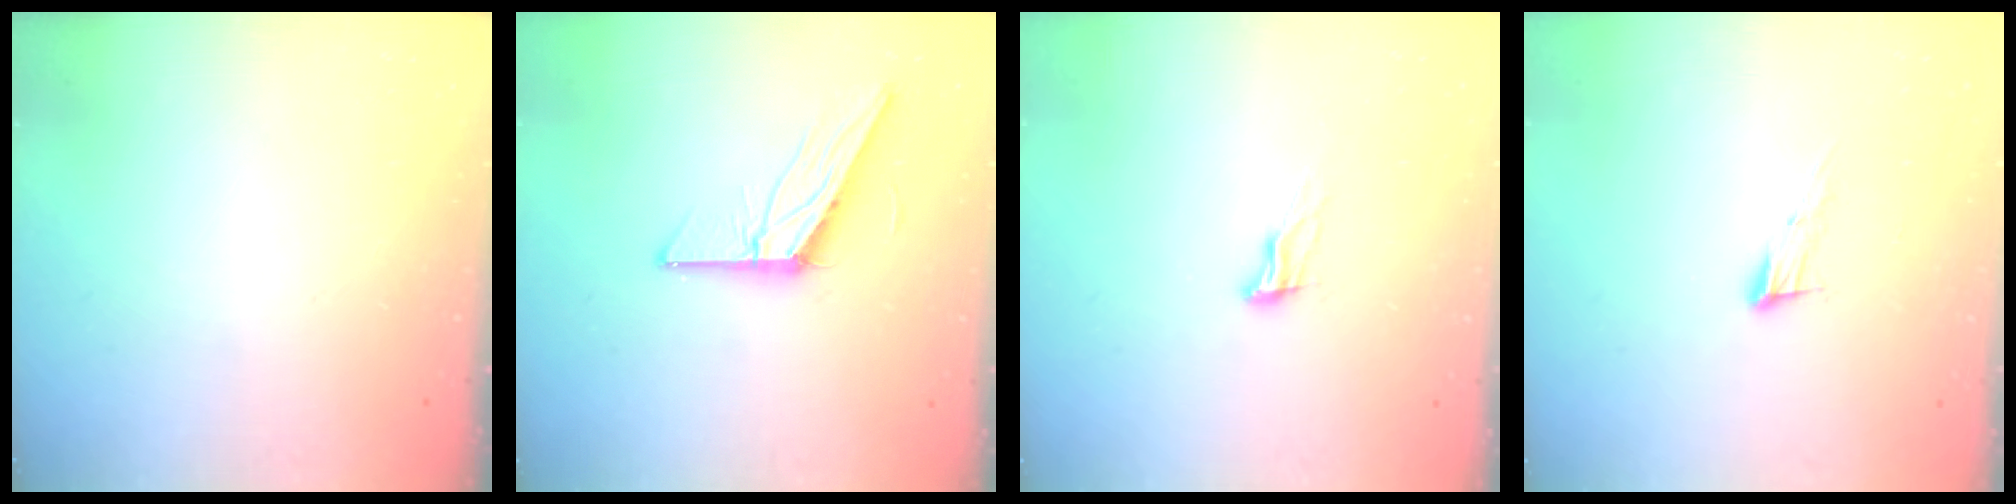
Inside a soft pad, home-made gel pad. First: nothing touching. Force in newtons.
{"total": 11.5, "press": 11.5, "slide": 0.2}
{"total": 7.9, "press": 7.6, "slide": 2.2}
{"total": 8.5, "press": 8.4, "slide": 1.5}